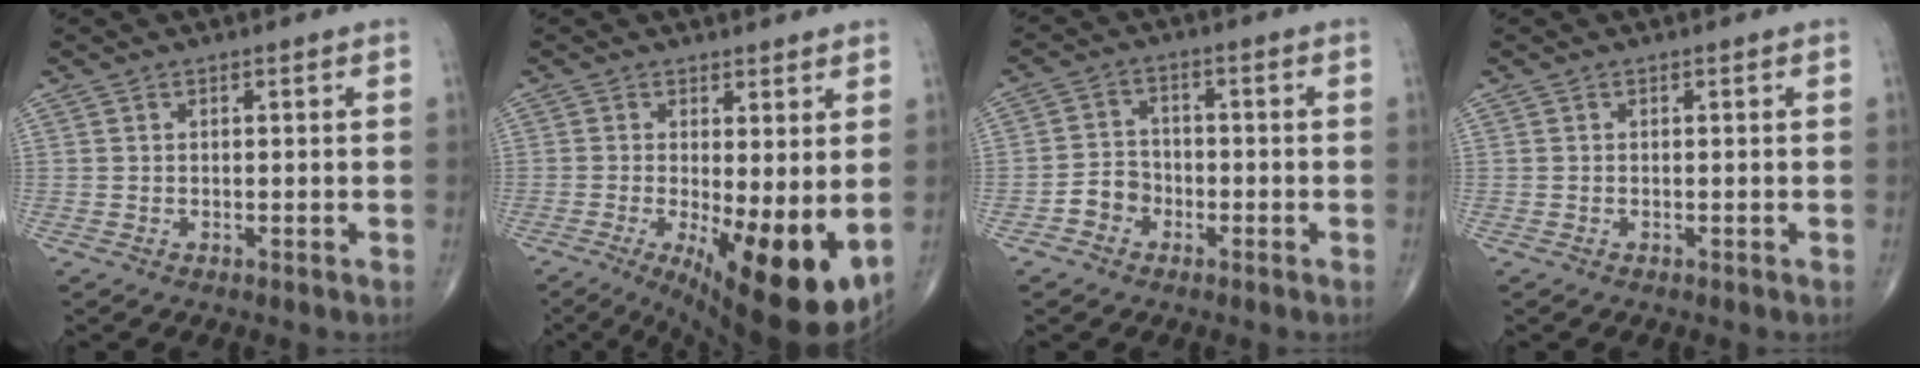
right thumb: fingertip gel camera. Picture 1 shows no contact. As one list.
[{"total": 14.8, "force": [-2.5, 4.8, 13.8], "torque": [-0.194, -0.029, -0.019]}, {"total": 4.6, "force": [-2.2, 3.7, 1.5], "torque": [-0.008, 0.021, -0.047]}, {"total": 0.0}]